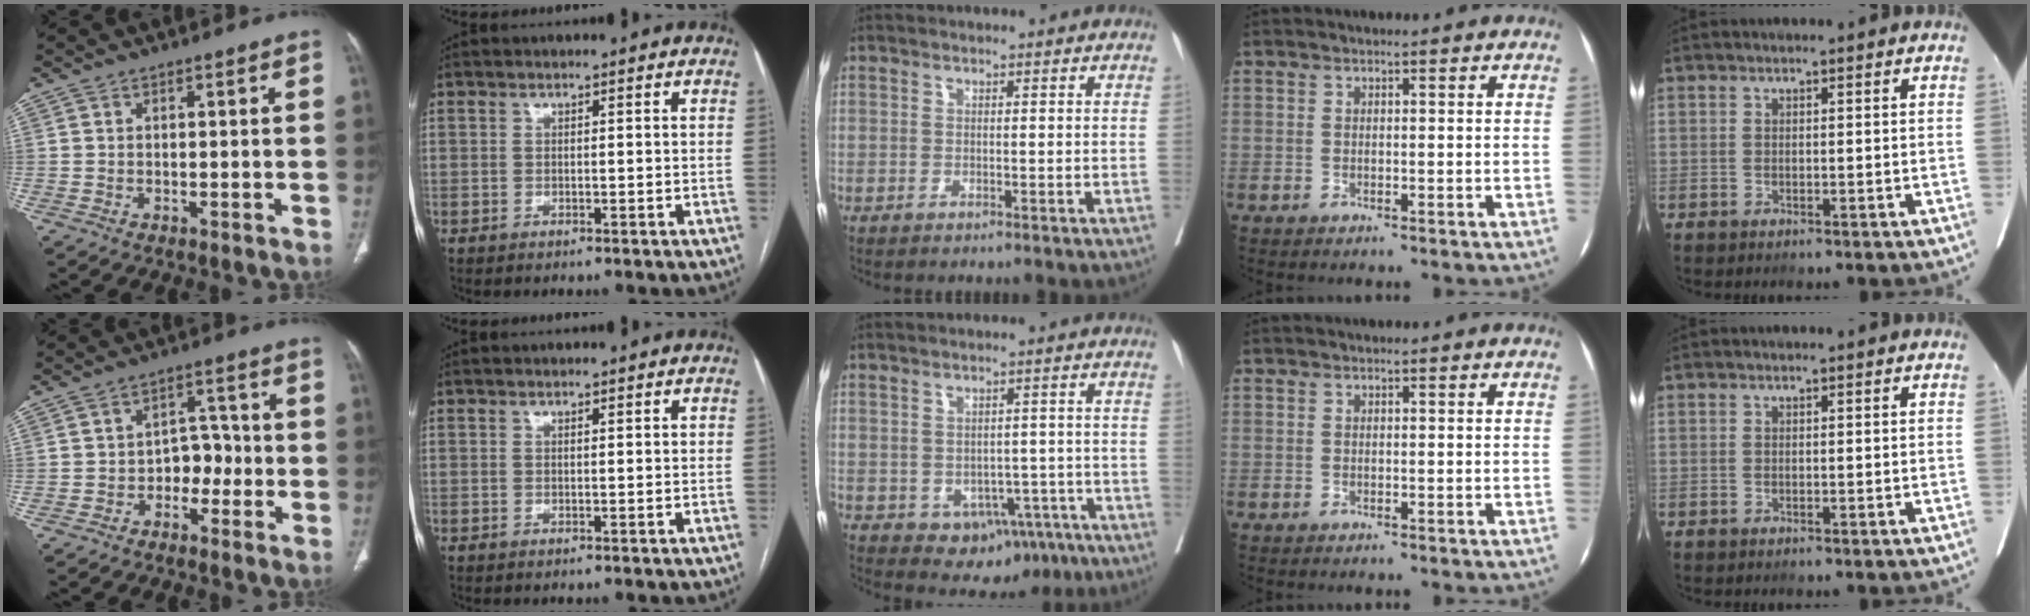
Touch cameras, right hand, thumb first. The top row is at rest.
{"thumb": {"total": 5.2, "force": [-1.9, 3.9, 2.9], "torque": [-0.011, 0.030, -0.038]}, "middle": {"total": 7.5, "force": [-3.4, 5.2, 4.1], "torque": [-0.034, 0.014, -0.034]}}